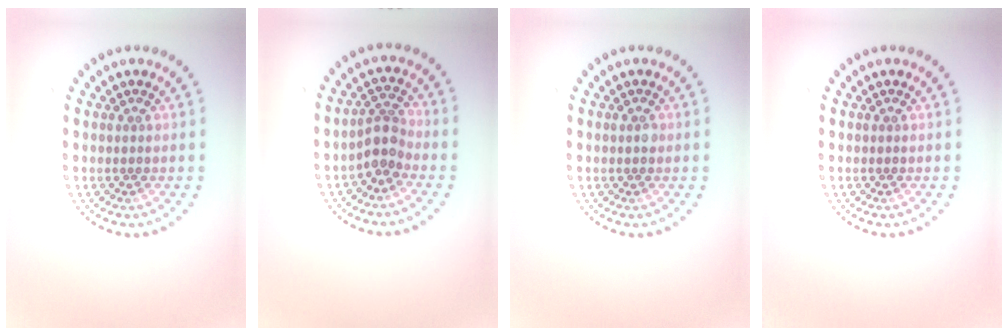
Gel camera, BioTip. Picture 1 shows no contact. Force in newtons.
{"total": 2.4, "press": 1.8, "slide": 1.5}
{"total": 0.8, "press": 0.8, "slide": 0.1}
{"total": 0.0}